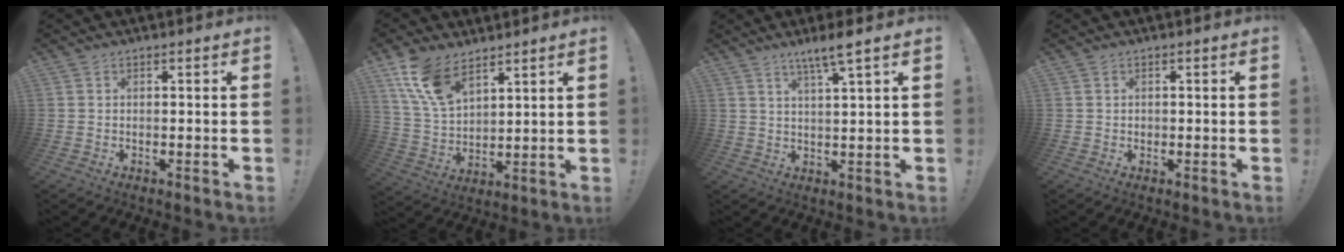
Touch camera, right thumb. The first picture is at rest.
{"total": 13.1, "force": [8.9, 6.7, 7.0], "torque": [-0.137, -0.040, 0.174]}
{"total": 6.5, "force": [4.4, -0.3, 4.8], "torque": [-0.083, -0.021, 0.068]}
{"total": 0.9, "force": [0.2, 0.9, 0.0], "torque": [0.006, 0.001, 0.002]}